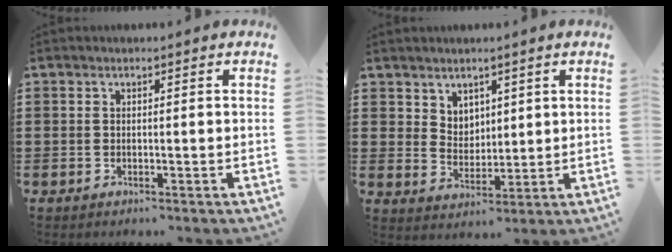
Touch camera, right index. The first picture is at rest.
{"total": 4.4, "force": [3.2, 3.0, 0.4], "torque": [-0.016, -0.001, 0.058]}